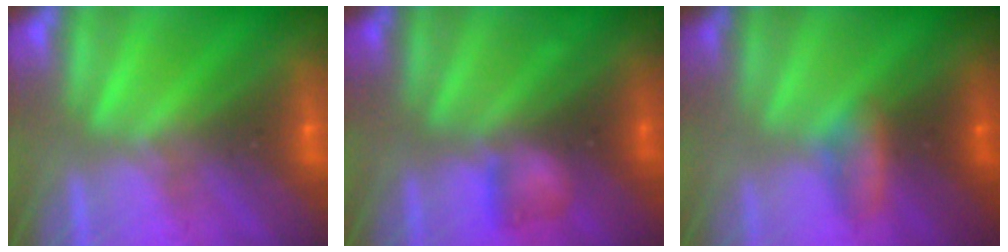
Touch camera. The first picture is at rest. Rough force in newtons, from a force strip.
{"total": 2.1}
{"total": 2.7}